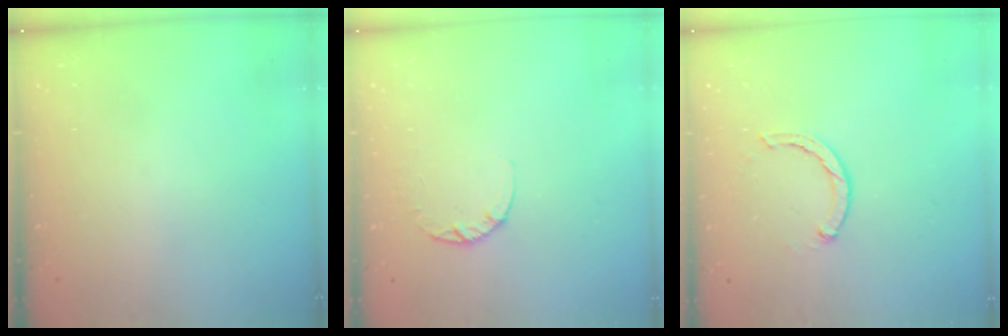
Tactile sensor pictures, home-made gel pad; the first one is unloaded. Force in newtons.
{"total": 2.6, "press": 2.5, "slide": 0.4}
{"total": 2.4, "press": 2.4, "slide": 0.1}